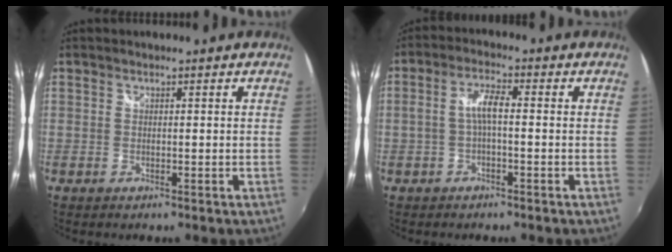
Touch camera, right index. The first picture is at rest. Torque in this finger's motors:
{"motor_torque": [0.31, -0.19, 0.41, 0.10]}